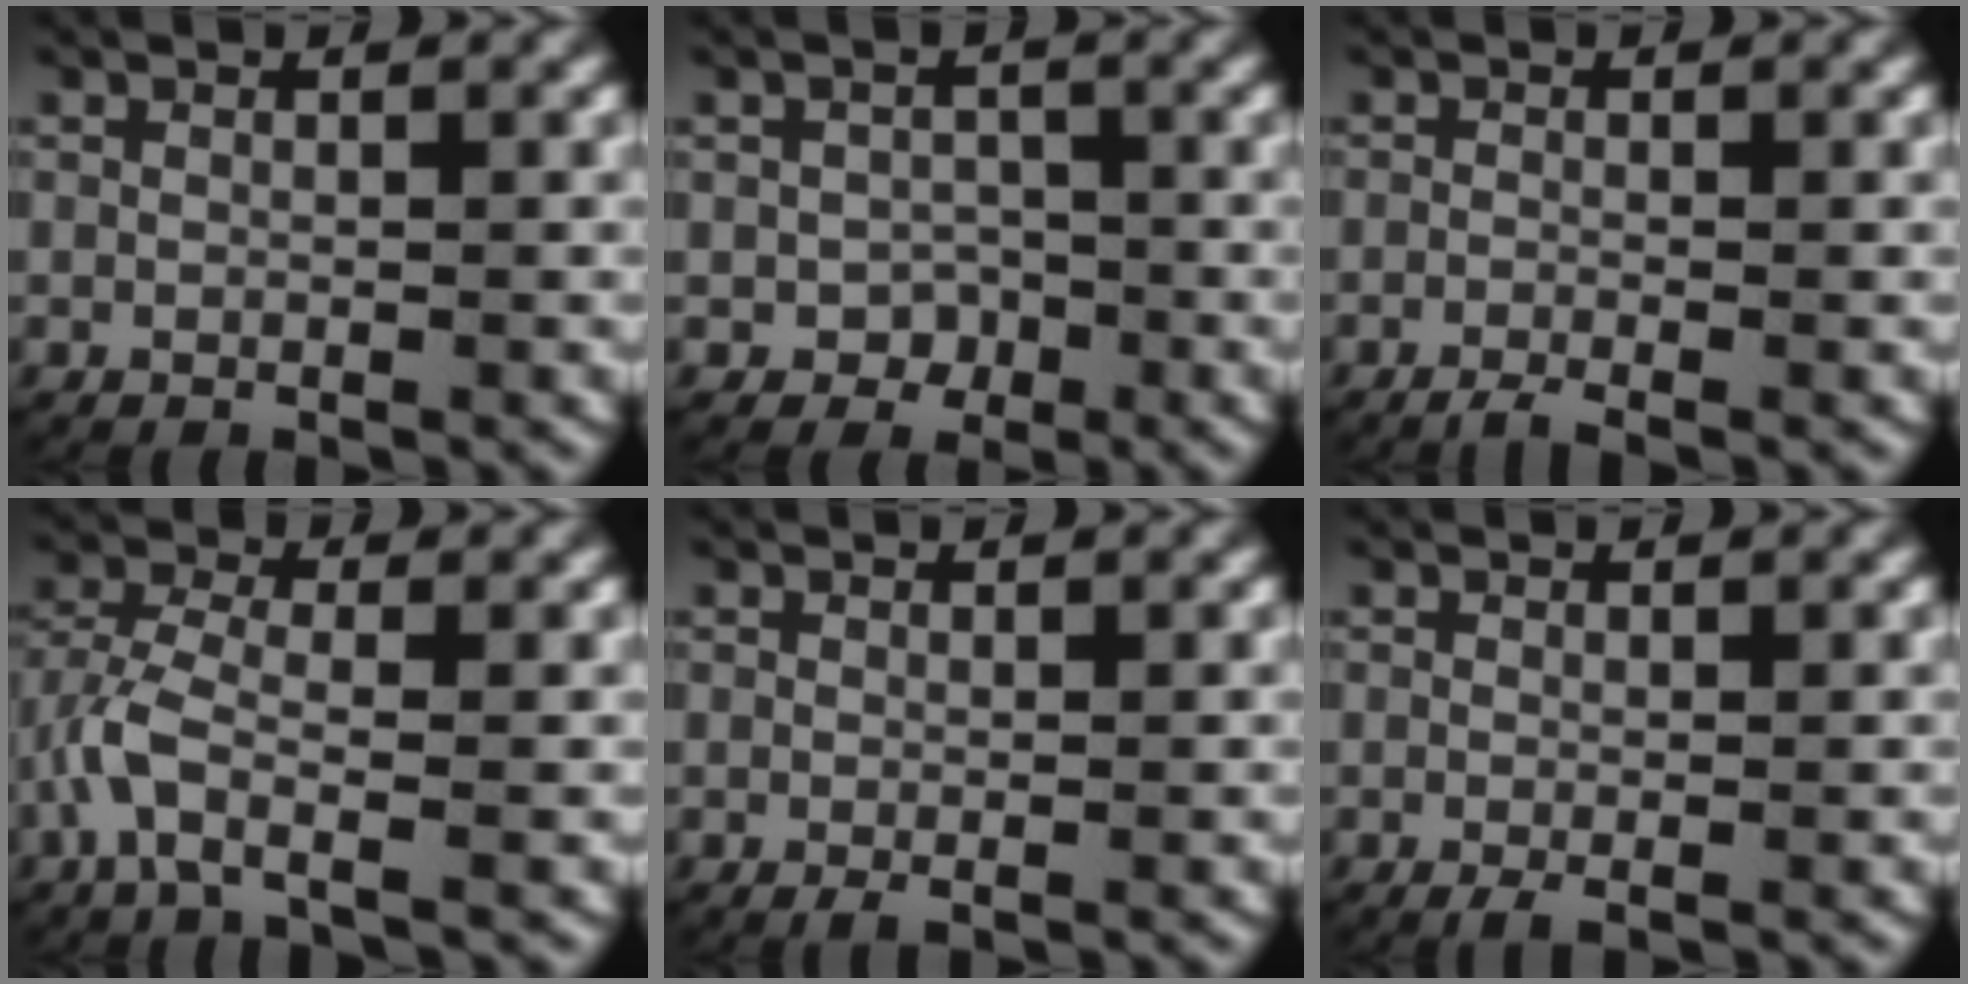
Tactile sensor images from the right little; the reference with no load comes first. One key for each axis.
{"total": 4.1, "fx": -2.1, "fy": 3.6, "fz": 0.1, "tx": 0.001, "ty": -0.003, "tz": -0.044}
{"total": 1.9, "fx": -1.6, "fy": 0.2, "fz": 0.9, "tx": -0.018, "ty": -0.009, "tz": -0.026}
{"total": 3.1, "fx": -1.0, "fy": 1.2, "fz": 2.7, "tx": -0.084, "ty": -0.012, "tz": -0.015}
{"total": 1.0, "fx": -0.5, "fy": 0.3, "fz": 0.8, "tx": -0.016, "ty": -0.006, "tz": -0.007}
{"total": 1.3, "fx": -0.8, "fy": 0.3, "fz": 1.0, "tx": -0.021, "ty": -0.008, "tz": -0.010}